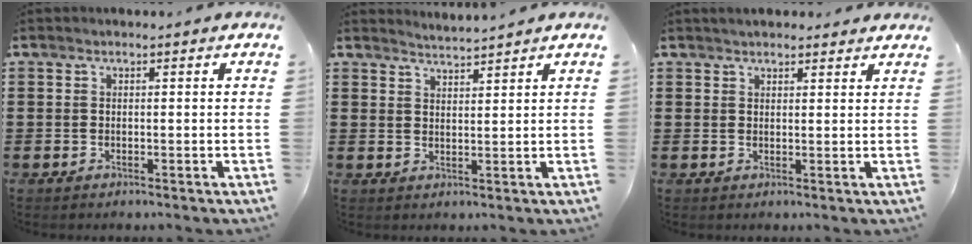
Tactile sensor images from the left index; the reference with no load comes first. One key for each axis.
{"total": 2.5, "fx": 2.5, "fy": -0.4, "fz": -0.2, "tx": -0.004, "ty": -0.008, "tz": 0.047}
{"total": 2.0, "fx": 1.9, "fy": 0.4, "fz": 0.3, "tx": -0.009, "ty": 0.004, "tz": 0.037}